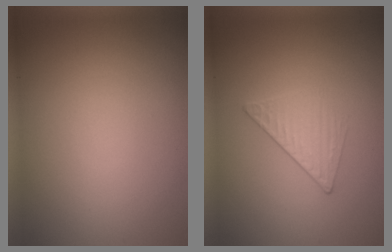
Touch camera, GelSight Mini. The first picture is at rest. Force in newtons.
{"total": 1.6, "press": 1.0, "slide": 1.2}